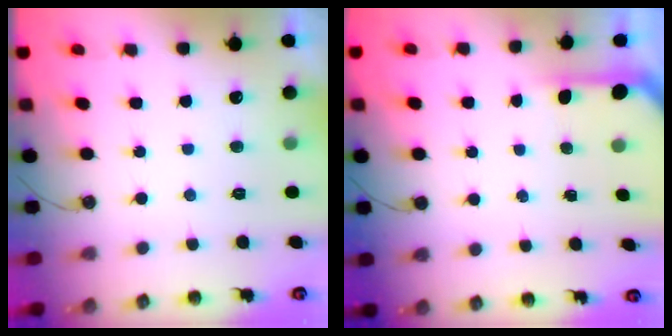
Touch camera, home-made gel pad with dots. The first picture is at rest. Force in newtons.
{"total": 2.7, "press": 2.7, "slide": 0.2}